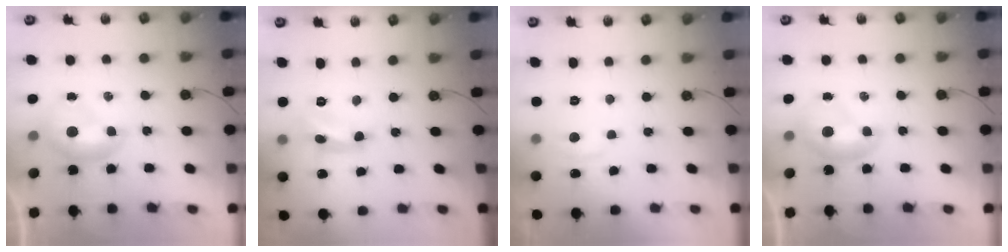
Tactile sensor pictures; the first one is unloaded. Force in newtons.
{"total": 5.7, "press": 5.7, "slide": 0.3}
{"total": 0.9, "press": 0.2, "slide": 0.9}
{"total": 0.0}